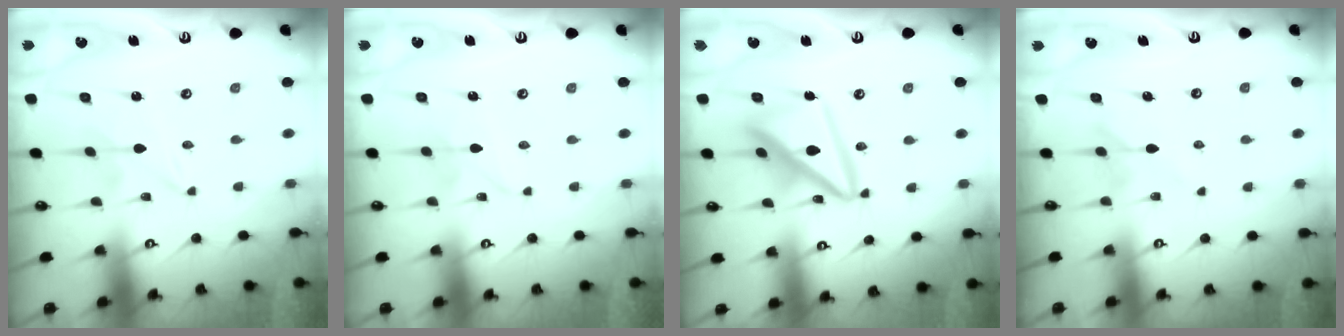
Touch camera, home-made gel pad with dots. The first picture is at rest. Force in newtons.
{"total": 2.7, "press": 2.7, "slide": 0.3}
{"total": 15.6, "press": 15.5, "slide": 1.5}
{"total": 5.5, "press": 5.5, "slide": 0.7}